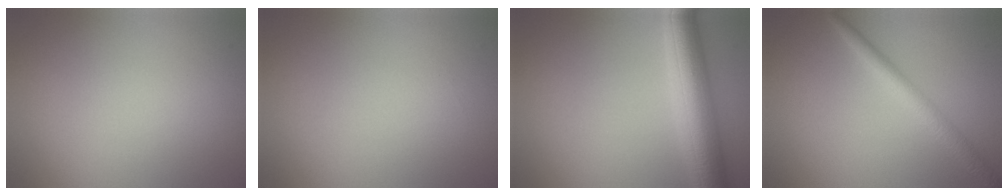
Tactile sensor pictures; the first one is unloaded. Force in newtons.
{"total": 0.0}
{"total": 6.8, "press": 6.8, "slide": 0.2}
{"total": 2.4, "press": 2.4, "slide": 0.1}